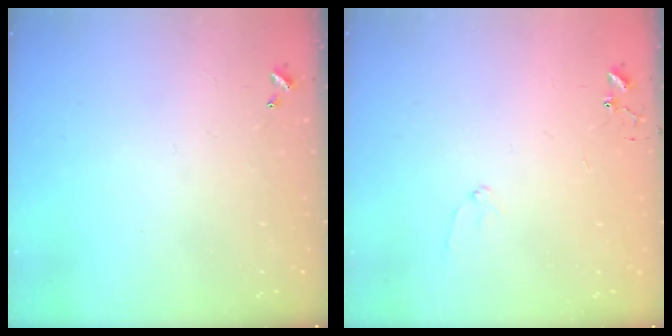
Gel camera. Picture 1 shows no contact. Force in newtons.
{"total": 6.6, "press": 6.6, "slide": 0.8}